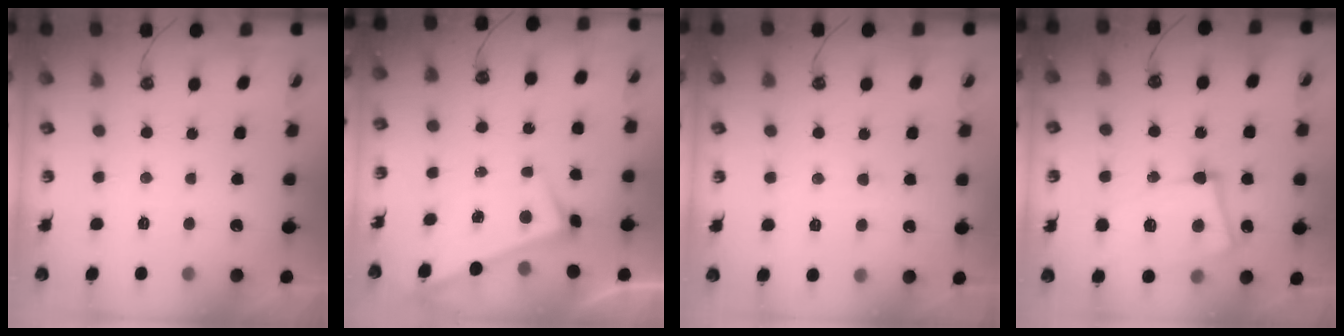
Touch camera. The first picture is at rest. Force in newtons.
{"total": 3.0, "press": 3.0, "slide": 0.1}
{"total": 1.3, "press": 1.2, "slide": 0.5}
{"total": 14.3, "press": 13.9, "slide": 3.1}